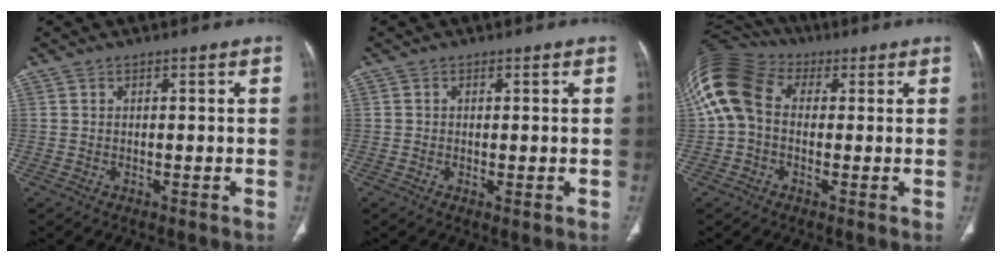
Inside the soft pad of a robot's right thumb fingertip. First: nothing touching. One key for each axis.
{"total": 0.7, "fx": -0.2, "fy": 0.3, "fz": 0.7, "tx": -0.015, "ty": -0.004, "tz": -0.003}
{"total": 14.3, "fx": 1.5, "fy": 10.6, "fz": 9.4, "tx": -0.203, "ty": 0.046, "tz": 0.020}